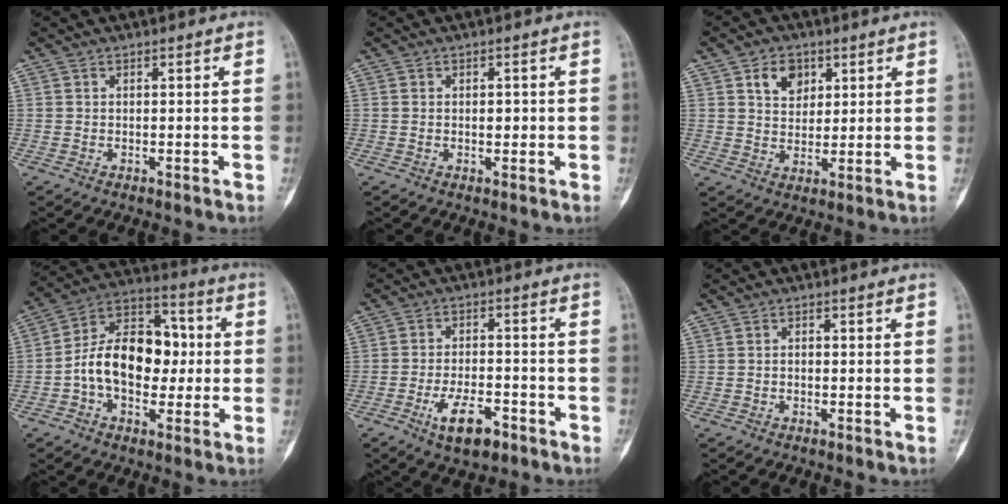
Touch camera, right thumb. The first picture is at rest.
{"total": 1.4, "force": [0.1, 0.8, 1.1], "torque": [-0.009, -0.001, 0.000]}
{"total": 5.8, "force": [3.1, 4.7, 1.4], "torque": [0.001, -0.009, 0.051]}
{"total": 16.8, "force": [-0.8, 11.1, 12.5], "torque": [-0.173, 0.043, -0.017]}
{"total": 8.5, "force": [-4.5, 3.9, 6.0], "torque": [-0.101, 0.023, -0.071]}
{"total": 0.7, "force": [-0.2, 0.4, 0.5], "torque": [-0.006, 0.003, -0.004]}